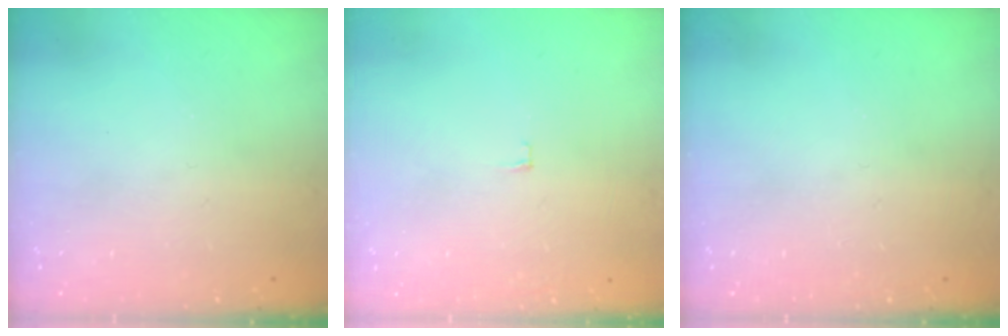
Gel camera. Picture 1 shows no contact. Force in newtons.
{"total": 2.4, "press": 2.4, "slide": 0.2}
{"total": 0.0}